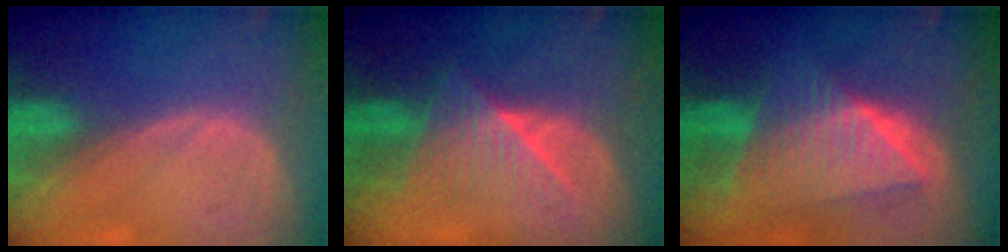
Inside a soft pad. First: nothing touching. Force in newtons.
{"total": 6.4, "press": 6.1, "slide": 1.9}
{"total": 9.6, "press": 9.6, "slide": 0.6}